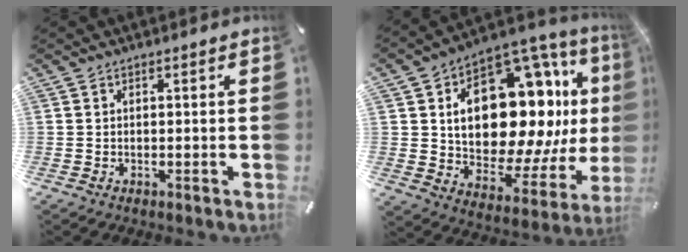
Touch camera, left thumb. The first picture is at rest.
{"total": 25.6, "force": [5.1, 15.2, 19.9], "torque": [-0.335, -0.039, 0.088]}